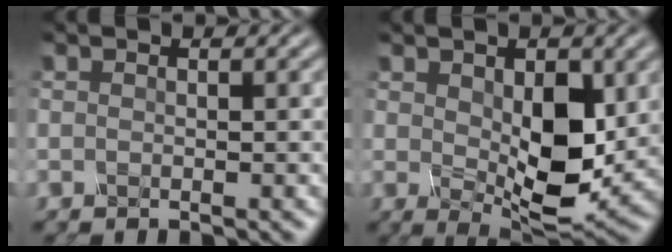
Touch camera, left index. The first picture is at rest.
{"total": 6.8, "force": [0.4, 3.7, 5.7], "torque": [-0.102, -0.010, 0.019]}